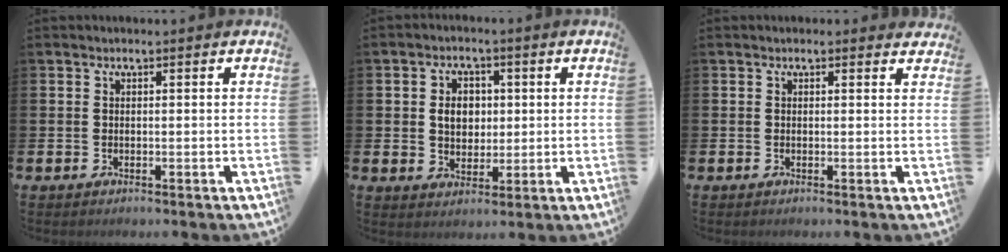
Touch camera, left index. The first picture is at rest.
{"total": 4.3, "force": [0.9, 3.4, 2.4], "torque": [-0.041, 0.009, 0.008]}
{"total": 0.0}